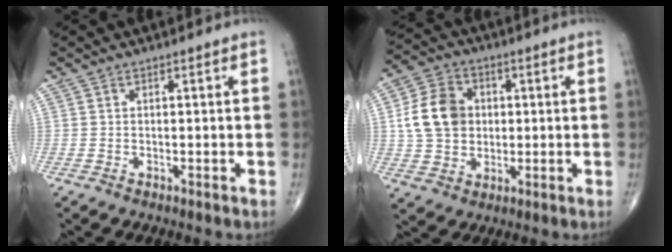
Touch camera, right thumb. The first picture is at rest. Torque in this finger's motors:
{"motor_torque": [1.58, 1.55, 0.39, -0.37, 0.10]}